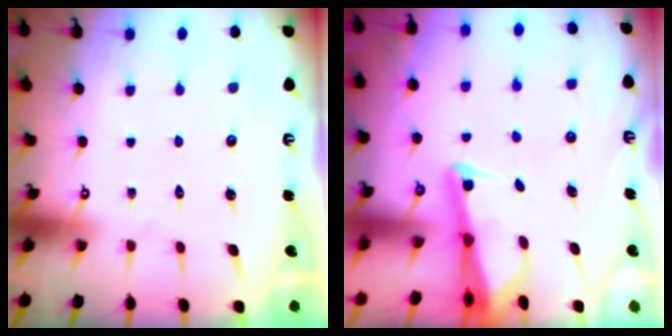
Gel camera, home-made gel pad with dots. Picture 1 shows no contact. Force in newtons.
{"total": 2.6, "press": 2.6, "slide": 0.3}